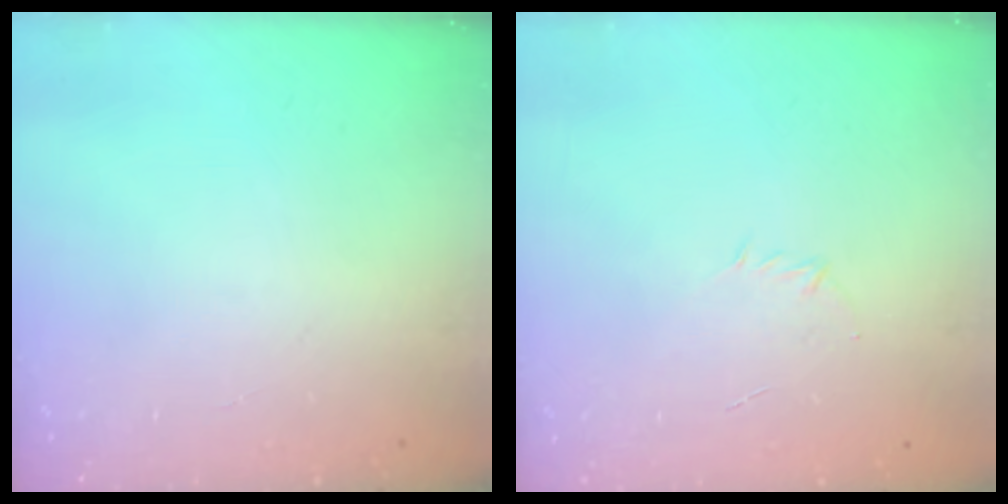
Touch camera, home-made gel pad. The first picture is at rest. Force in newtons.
{"total": 2.8, "press": 2.7, "slide": 0.8}